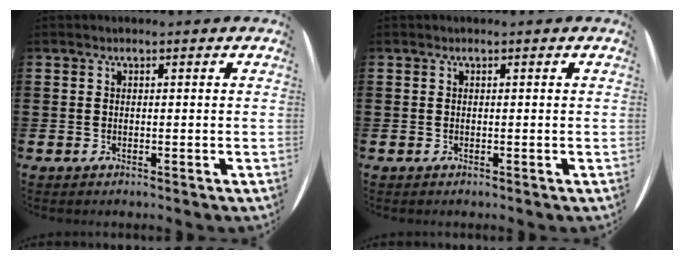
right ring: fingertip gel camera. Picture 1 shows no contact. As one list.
[{"total": 0.0}]